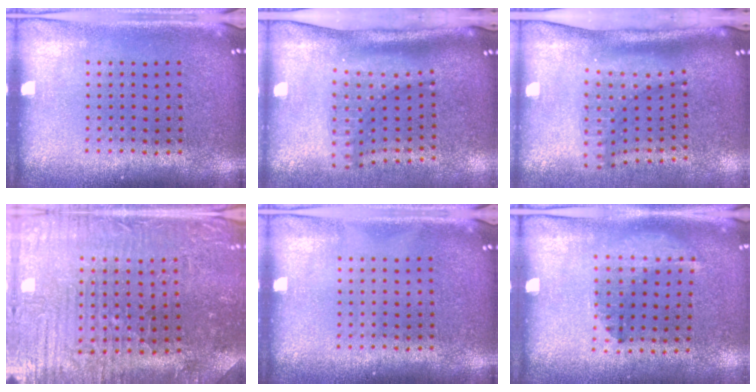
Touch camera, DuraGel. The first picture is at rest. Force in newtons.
{"total": 2.3, "press": 1.6, "slide": 1.6}
{"total": 2.3, "press": 1.6, "slide": 1.6}
{"total": 3.7, "press": 3.6, "slide": 0.5}
{"total": 0.0}
{"total": 1.3, "press": 0.8, "slide": 1.0}